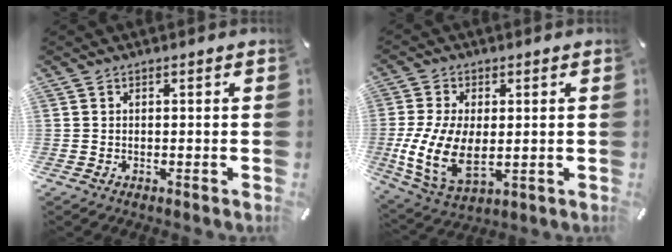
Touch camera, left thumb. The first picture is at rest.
{"total": 13.0, "force": [-1.0, 7.5, 10.6], "torque": [-0.235, -0.010, -0.013]}